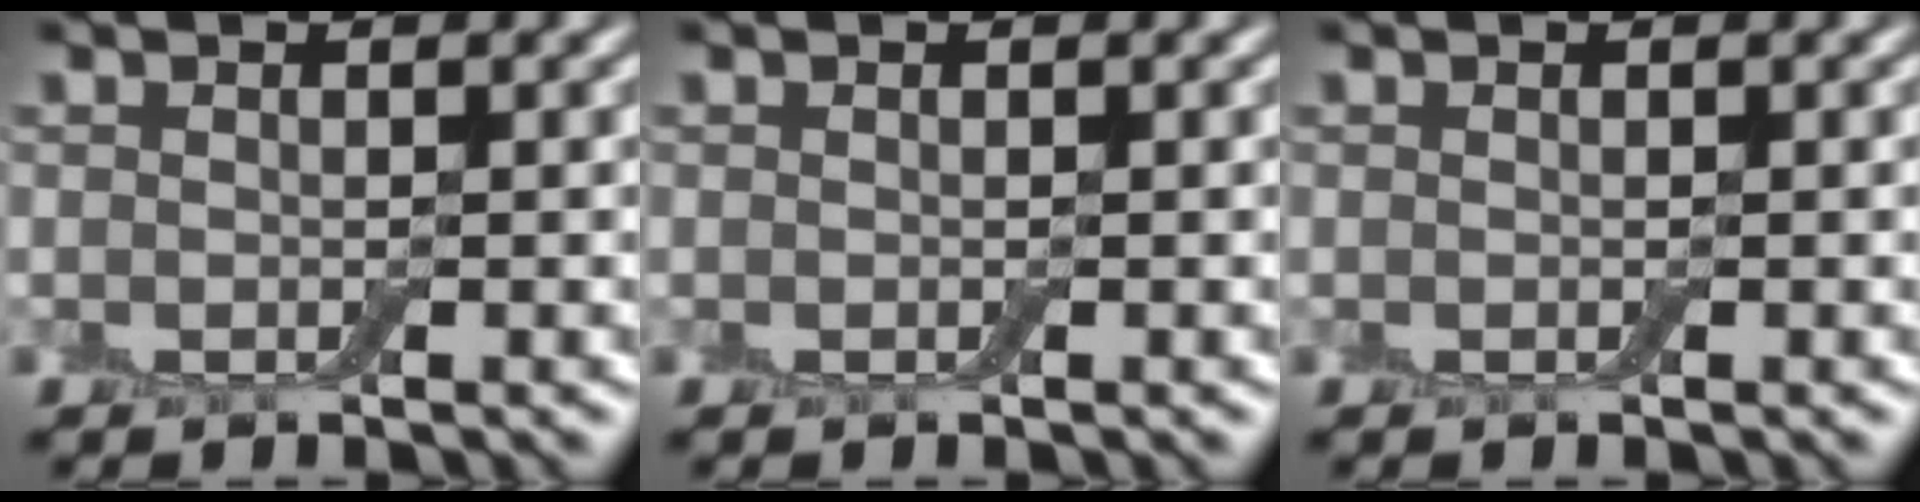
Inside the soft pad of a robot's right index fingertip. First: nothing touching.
{"total": 0.0}
{"total": 0.0}